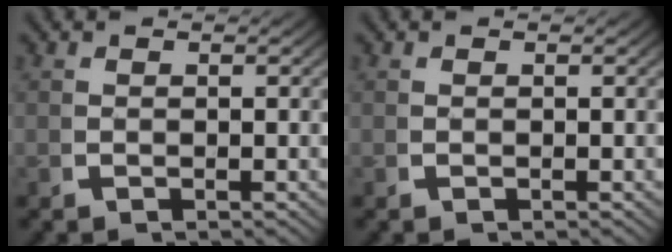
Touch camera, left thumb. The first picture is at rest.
{"total": 0.0}